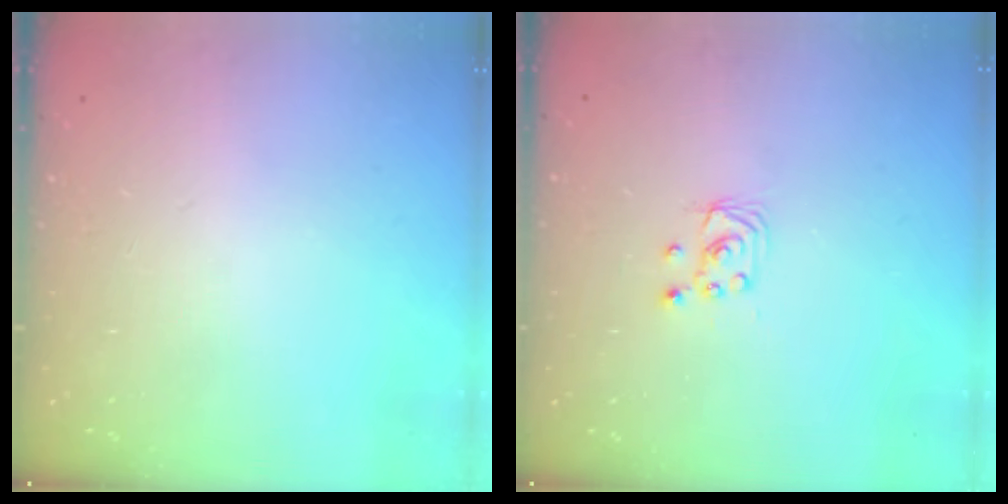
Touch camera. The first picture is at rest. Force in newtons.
{"total": 2.4, "press": 2.4, "slide": 0.2}